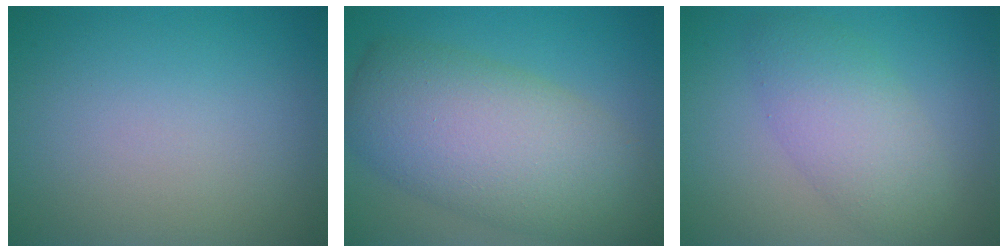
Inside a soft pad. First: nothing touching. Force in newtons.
{"total": 10.0, "press": 10.0, "slide": 0.5}
{"total": 4.5, "press": 4.5, "slide": 0.1}